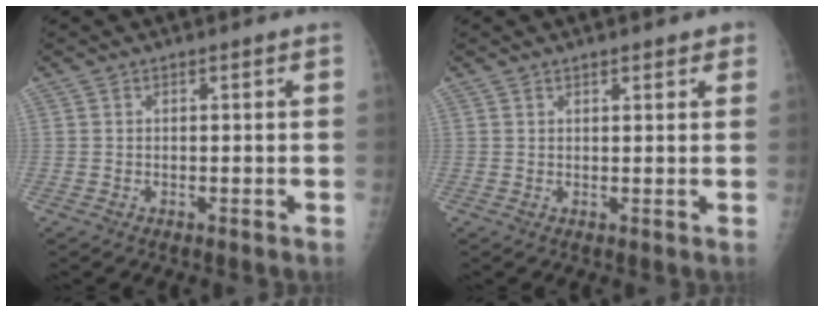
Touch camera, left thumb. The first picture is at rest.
{"total": 2.7, "force": [1.8, 1.0, 1.7], "torque": [-0.013, -0.005, 0.022]}